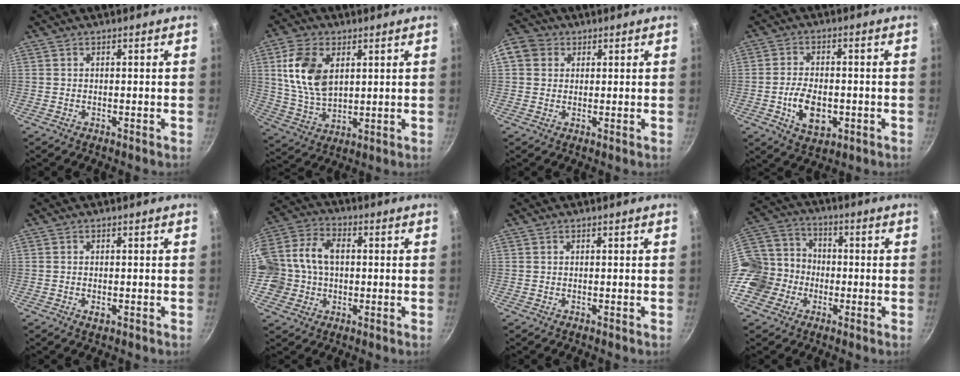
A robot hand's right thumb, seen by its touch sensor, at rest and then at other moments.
{"total": 12.7, "force": [3.6, 7.9, 9.2], "torque": [-0.165, -0.020, 0.078]}
{"total": 8.3, "force": [2.4, 7.1, 3.7], "torque": [-0.064, 0.014, 0.032]}
{"total": 9.0, "force": [-2.2, 5.4, 6.8], "torque": [-0.107, 0.008, -0.034]}
{"total": 1.6, "force": [-0.5, 0.9, 1.2], "torque": [-0.021, -0.001, -0.008]}
{"total": 12.5, "force": [0.2, 10.1, 7.4], "torque": [-0.128, 0.023, -0.007]}
{"total": 0.0}
{"total": 14.6, "force": [-4.6, 12.6, 5.8], "torque": [-0.092, 0.046, -0.093]}